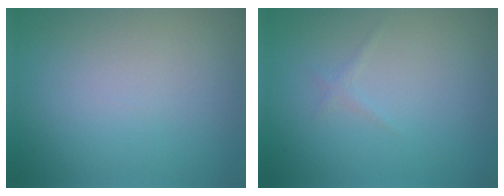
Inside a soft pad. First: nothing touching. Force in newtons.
{"total": 0.6, "press": 0.6, "slide": 0.0}